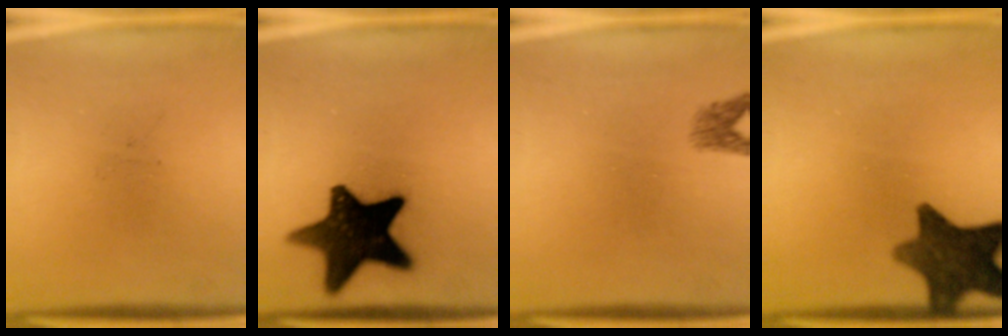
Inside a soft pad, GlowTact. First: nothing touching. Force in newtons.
{"total": 17.1}
{"total": 1.8}
{"total": 11.2}